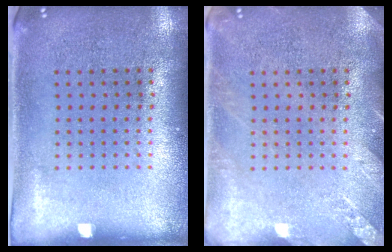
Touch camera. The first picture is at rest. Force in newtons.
{"total": 1.9, "press": 1.9, "slide": 0.2}